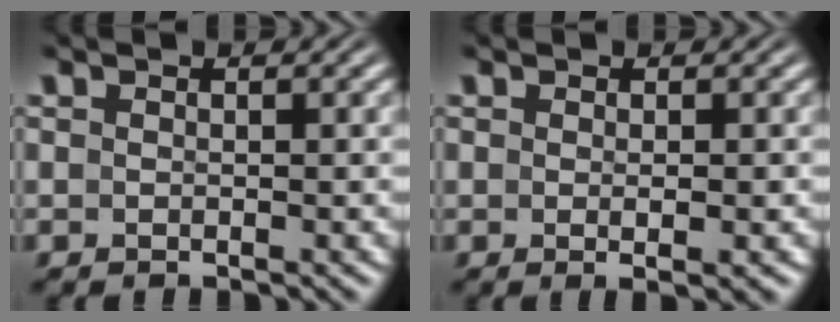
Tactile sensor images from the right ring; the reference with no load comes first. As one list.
[{"total": 1.5, "force": [-0.3, -0.4, 1.5], "torque": [-0.028, -0.010, -0.001]}]